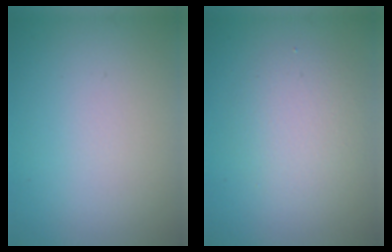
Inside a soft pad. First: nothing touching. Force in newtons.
{"total": 3.1, "press": 3.1, "slide": 0.1}